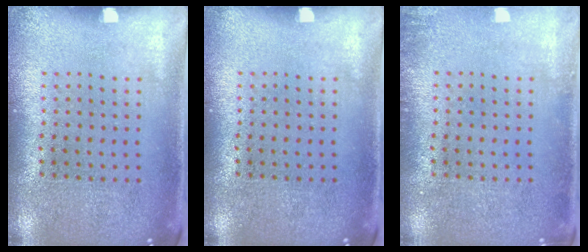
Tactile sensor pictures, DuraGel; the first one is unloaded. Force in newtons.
{"total": 0.0}
{"total": 1.1, "press": 1.1, "slide": 0.2}